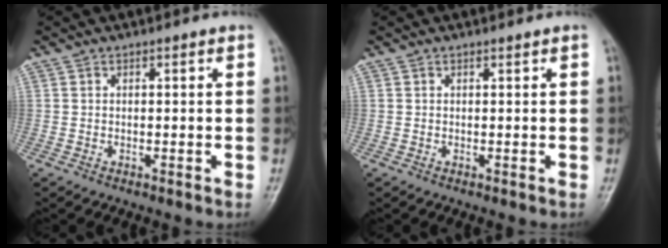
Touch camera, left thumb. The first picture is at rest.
{"total": 0.0}